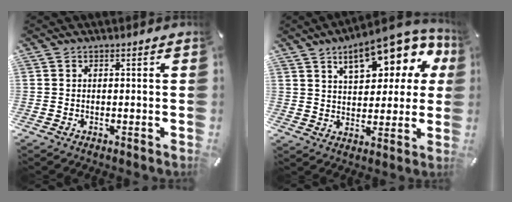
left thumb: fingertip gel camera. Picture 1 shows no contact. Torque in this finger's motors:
{"motor_torque": [2.48, 2.52, 1.46, -1.31, 0.13]}